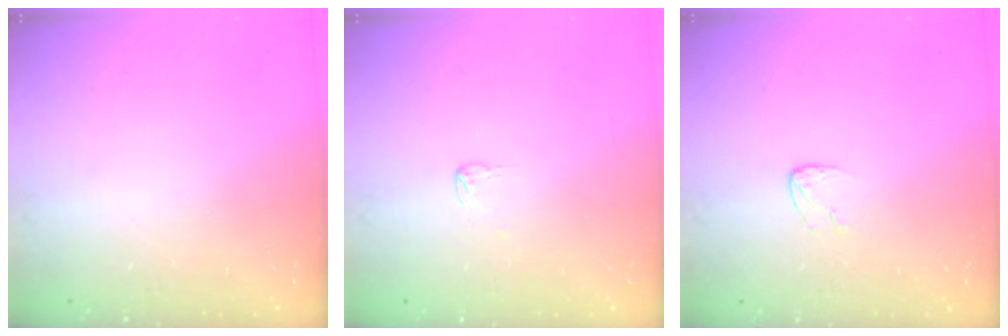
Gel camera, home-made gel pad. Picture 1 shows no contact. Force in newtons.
{"total": 2.3, "press": 2.3, "slide": 0.2}
{"total": 3.3, "press": 3.3, "slide": 0.3}